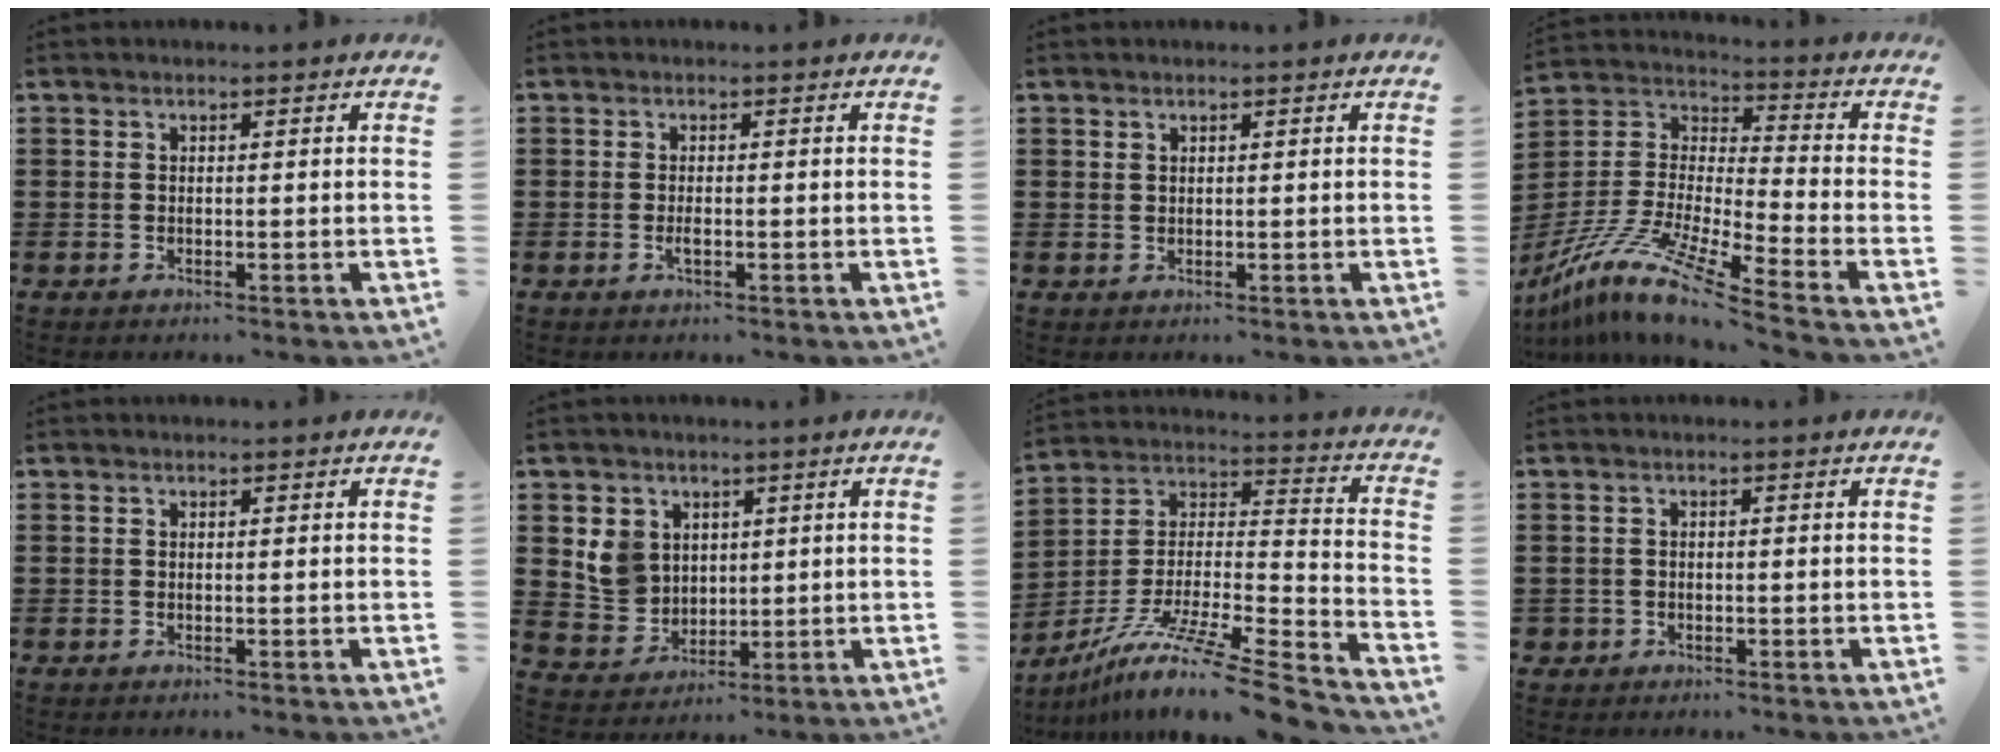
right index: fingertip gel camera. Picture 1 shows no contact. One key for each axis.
{"total": 1.3, "fx": -0.3, "fy": 0.2, "fz": 1.2, "tx": -0.032, "ty": -0.010, "tz": -0.006}
{"total": 0.8, "fx": 0.6, "fy": 0.5, "fz": 0.1, "tx": -0.003, "ty": 0.001, "tz": 0.012}
{"total": 11.5, "fx": -9.7, "fy": -0.3, "fz": 6.2, "tx": -0.142, "ty": -0.009, "tz": -0.201}
{"total": 0.0}
{"total": 6.7, "fx": 1.9, "fy": 6.0, "fz": 2.3, "tx": -0.060, "ty": 0.015, "tz": 0.038}
{"total": 12.3, "fx": -9.6, "fy": 0.7, "fz": 7.7, "tx": -0.137, "ty": 0.007, "tz": -0.181}
{"total": 1.0, "fx": -0.6, "fy": 0.8, "fz": 0.2, "tx": -0.009, "ty": -0.001, "tz": -0.013}